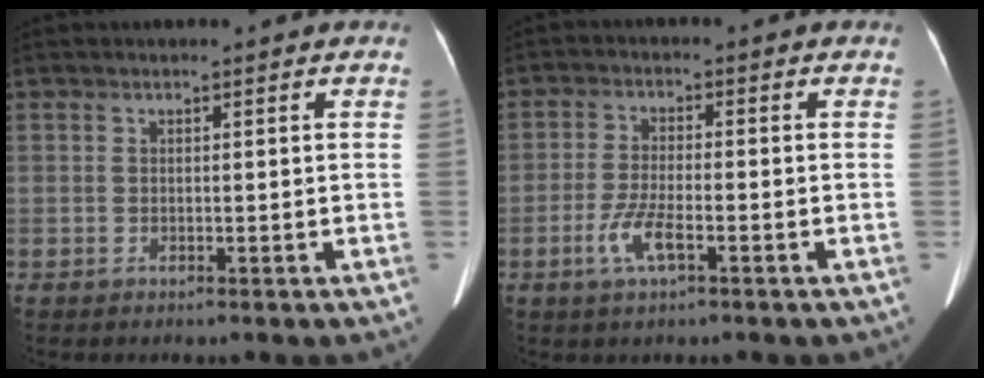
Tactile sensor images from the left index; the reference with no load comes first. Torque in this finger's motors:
{"motor_torque": [0.33, 0.14, 0.12, 0.03]}